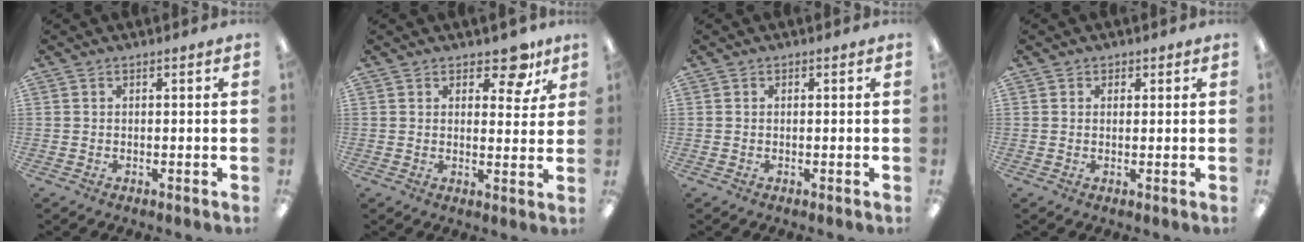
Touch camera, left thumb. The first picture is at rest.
{"total": 7.6, "force": [5.2, 3.7, 4.2], "torque": [-0.038, -0.030, 0.085]}
{"total": 0.0}
{"total": 1.3, "force": [0.7, 1.1, 0.1], "torque": [0.005, -0.001, 0.010]}